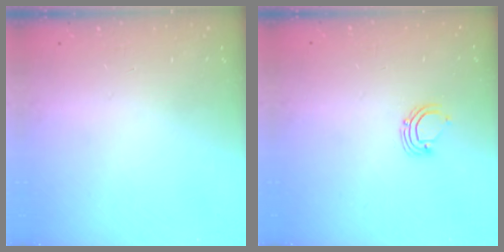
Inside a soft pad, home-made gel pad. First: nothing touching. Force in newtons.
{"total": 3.8, "press": 3.8, "slide": 0.3}